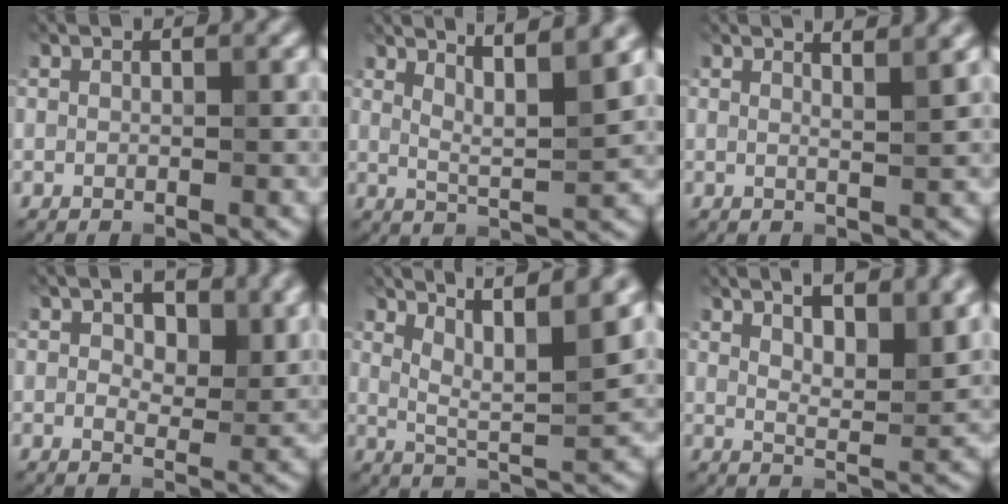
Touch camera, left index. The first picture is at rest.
{"total": 5.5, "force": [3.7, 0.9, 4.0], "torque": [-0.061, 0.004, 0.057]}
{"total": 3.1, "force": [2.2, 0.9, 2.0], "torque": [-0.009, 0.018, 0.001]}
{"total": 5.0, "force": [2.2, 2.6, 3.6], "torque": [-0.050, -0.007, 0.035]}
{"total": 8.2, "force": [5.3, 1.7, 6.0], "torque": [-0.094, 0.009, 0.085]}
{"total": 9.9, "force": [5.9, 3.4, 7.3], "torque": [-0.074, 0.030, 0.065]}